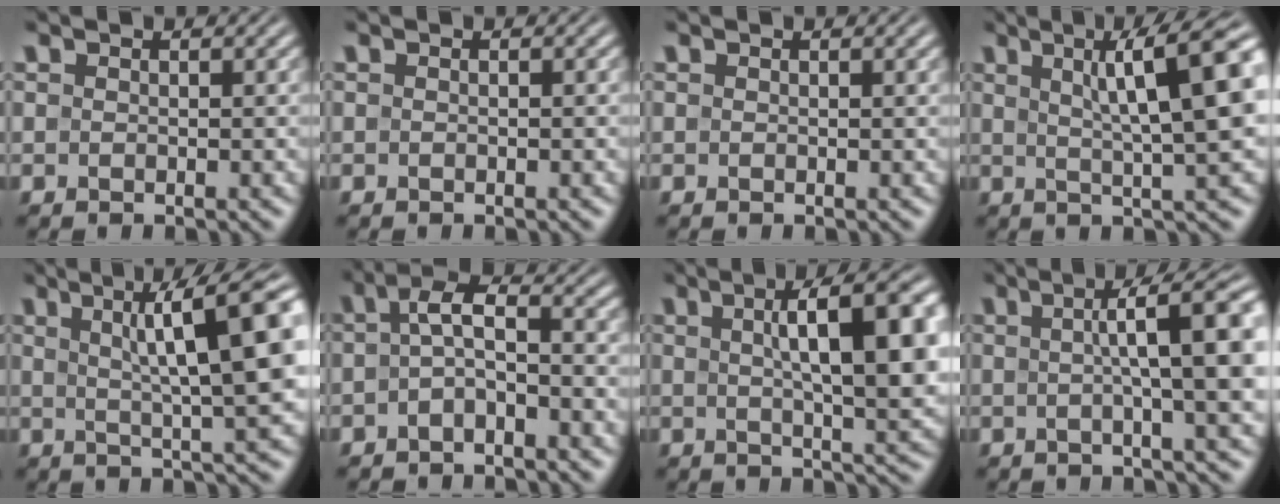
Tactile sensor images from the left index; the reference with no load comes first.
{"total": 0.0}
{"total": 0.6, "force": [0.4, 0.2, 0.5], "torque": [-0.007, 0.000, 0.007]}
{"total": 10.4, "force": [3.1, 2.3, 9.7], "torque": [-0.124, 0.014, 0.044]}
{"total": 10.9, "force": [2.7, 2.3, 10.3], "torque": [-0.136, 0.010, 0.038]}
{"total": 3.2, "force": [-0.6, 1.3, 2.9], "torque": [-0.058, 0.011, -0.018]}
{"total": 11.6, "force": [2.4, 3.6, 10.7], "torque": [-0.134, 0.006, 0.034]}
{"total": 10.3, "force": [1.5, 2.7, 9.9], "torque": [-0.108, 0.018, 0.014]}